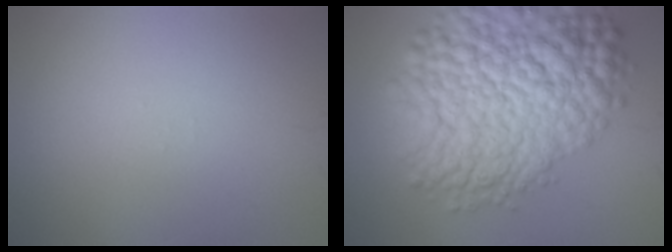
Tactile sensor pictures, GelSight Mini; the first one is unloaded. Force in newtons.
{"total": 13.0, "press": 12.9, "slide": 0.5}